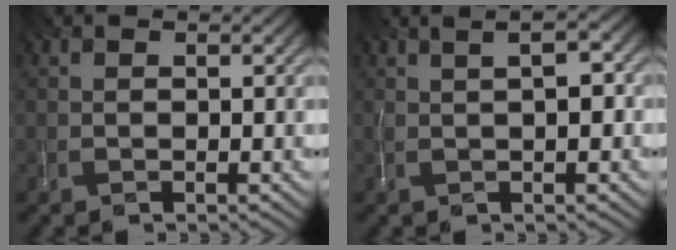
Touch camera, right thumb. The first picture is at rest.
{"total": 3.6, "force": [1.1, 1.0, 3.2], "torque": [-0.049, 0.014, 0.013]}